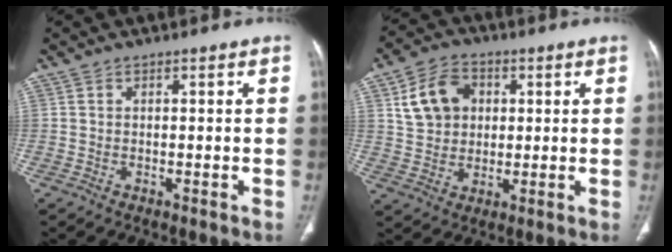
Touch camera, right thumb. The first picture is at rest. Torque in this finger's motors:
{"motor_torque": [0.22, 0.84, 0.26, 0.05, 0.05]}